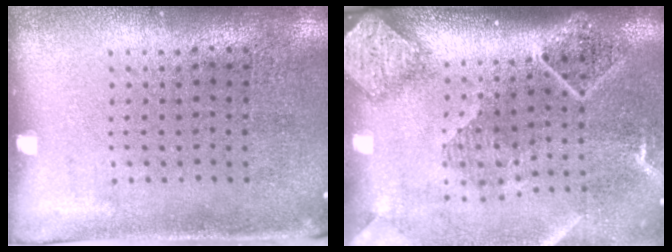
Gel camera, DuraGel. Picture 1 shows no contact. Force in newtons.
{"total": 2.7, "press": 2.0, "slide": 1.8}